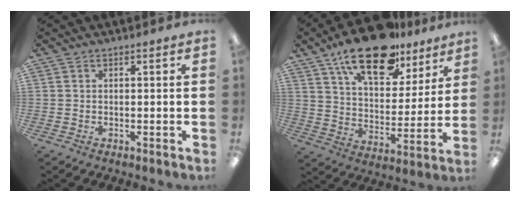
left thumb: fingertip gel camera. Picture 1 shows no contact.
{"total": 20.2, "force": [14.1, 9.0, 11.4], "torque": [-0.188, -0.068, 0.240]}